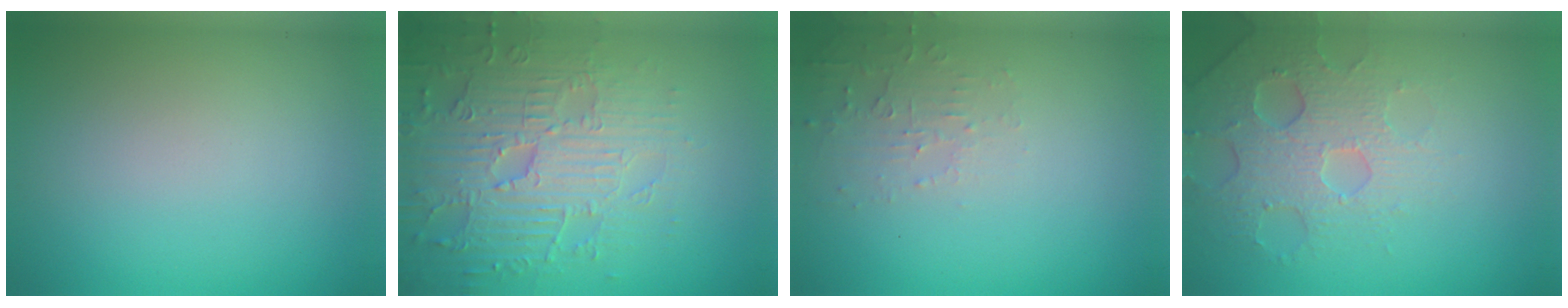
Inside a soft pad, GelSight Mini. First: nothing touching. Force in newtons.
{"total": 6.7, "press": 5.4, "slide": 3.9}
{"total": 1.9, "press": 1.9, "slide": 0.3}
{"total": 4.3, "press": 4.0, "slide": 1.6}